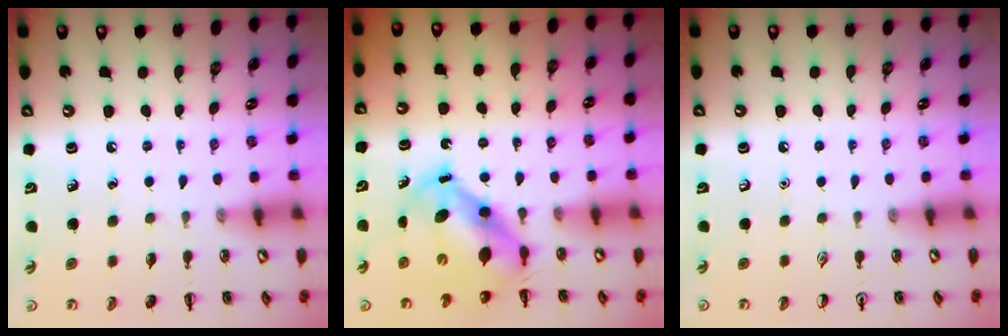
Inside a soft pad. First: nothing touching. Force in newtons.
{"total": 6.9, "press": 6.6, "slide": 2.0}
{"total": 0.0}